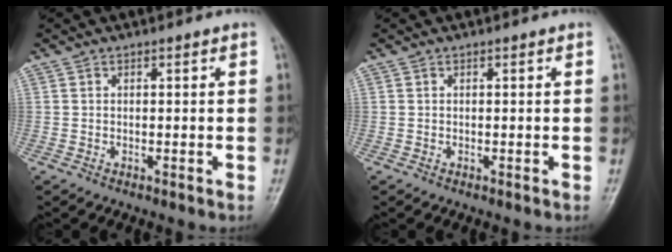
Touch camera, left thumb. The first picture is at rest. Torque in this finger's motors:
{"motor_torque": [0.01, 0.02, -0.04, -0.04, 0.00]}